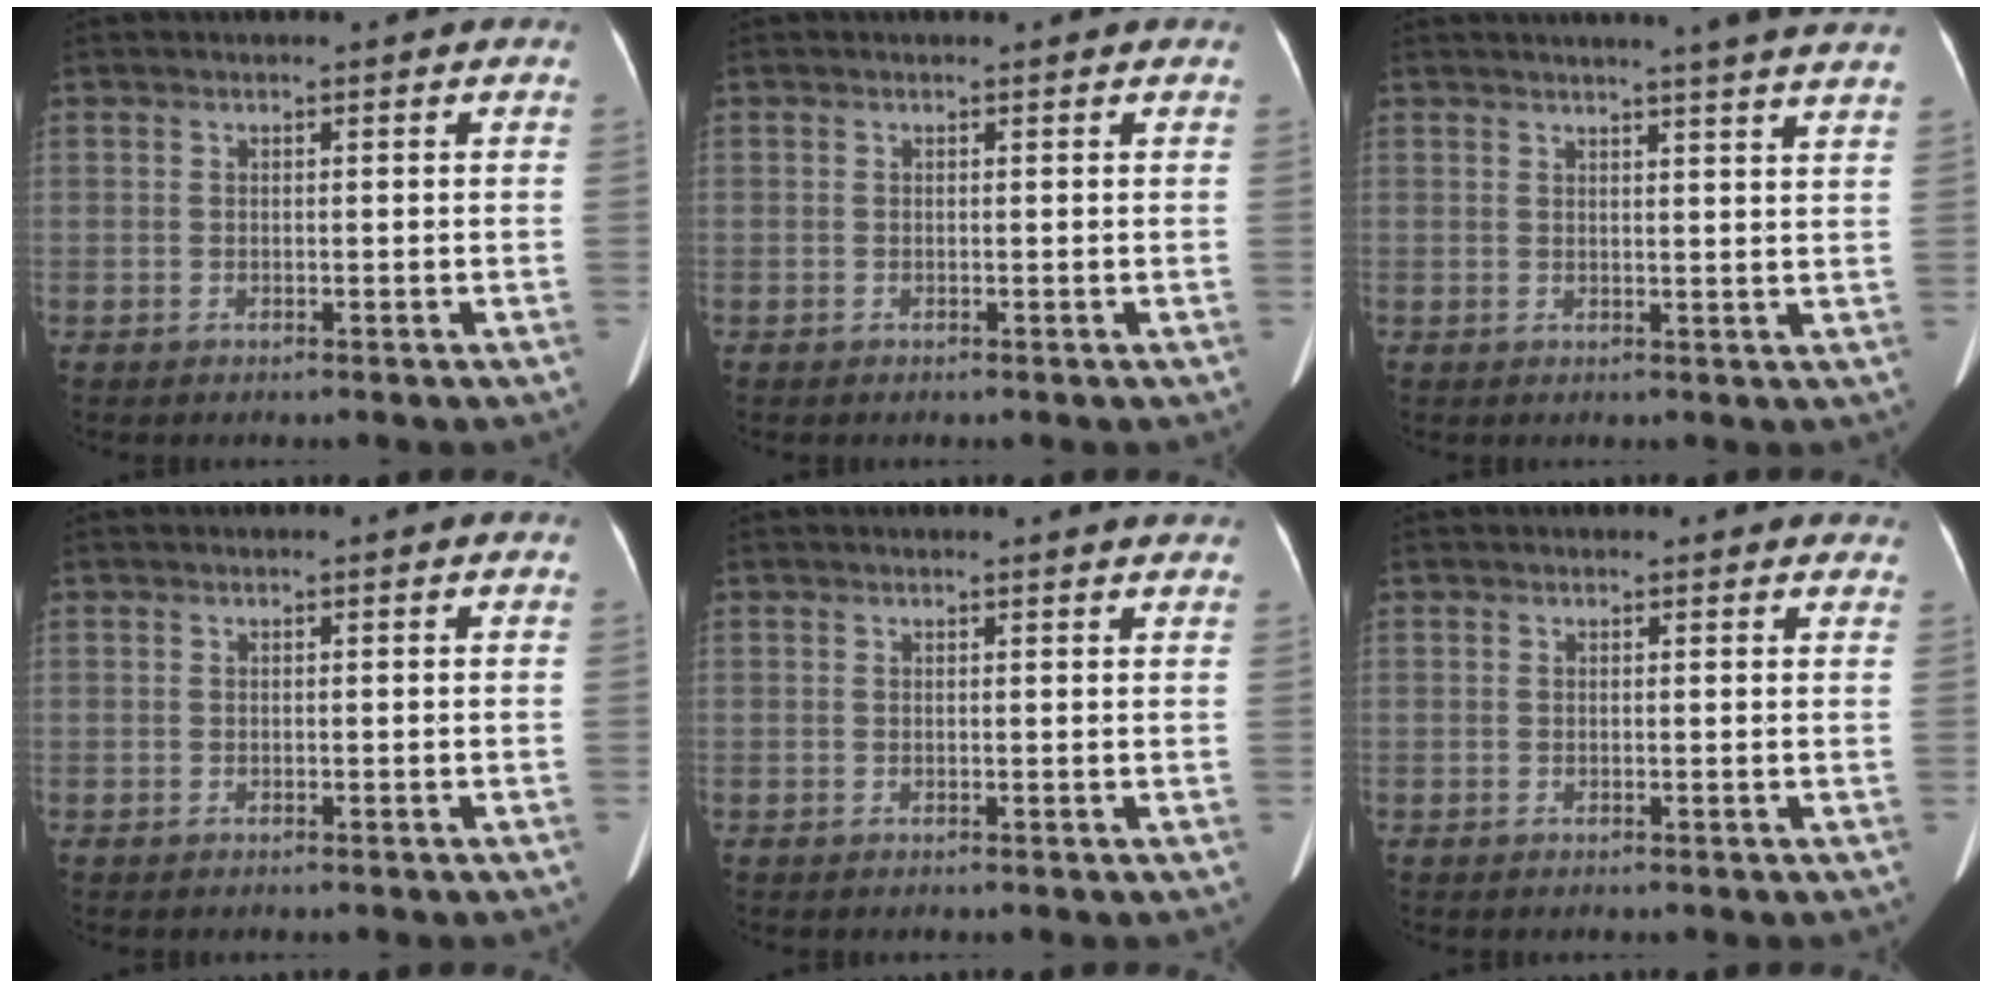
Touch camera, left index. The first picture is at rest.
{"total": 0.0}
{"total": 10.6, "force": [9.5, -0.9, 4.6], "torque": [-0.059, -0.017, 0.092]}
{"total": 0.0}
{"total": 3.9, "force": [3.8, 0.1, 0.9], "torque": [-0.012, 0.004, 0.030]}
{"total": 3.3, "force": [3.0, 1.4, 0.5], "torque": [0.004, 0.005, 0.016]}